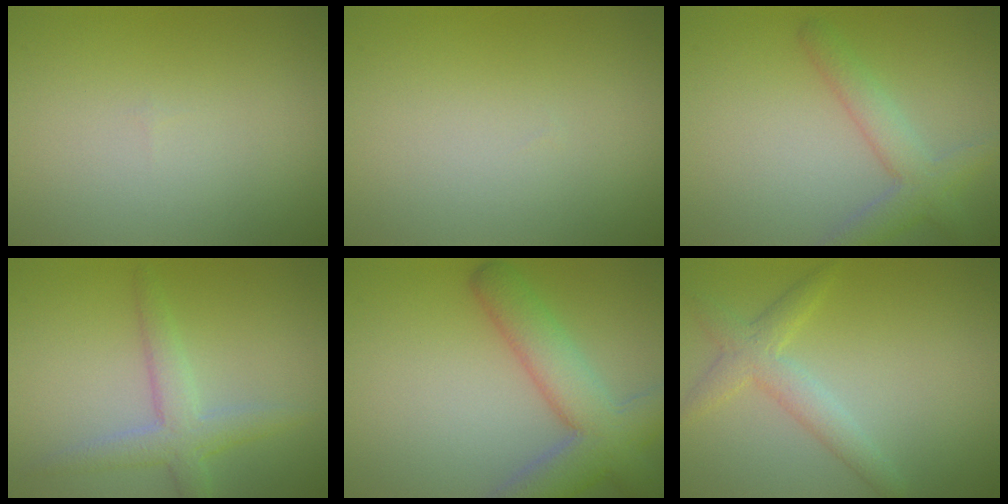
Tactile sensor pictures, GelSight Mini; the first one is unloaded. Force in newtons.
{"total": 0.0}
{"total": 3.2, "press": 3.2, "slide": 0.2}
{"total": 3.2, "press": 3.2, "slide": 0.2}
{"total": 6.8, "press": 6.8, "slide": 0.5}
{"total": 2.8, "press": 2.8, "slide": 0.0}